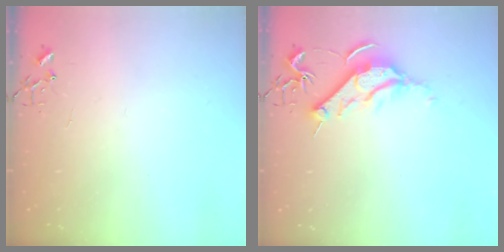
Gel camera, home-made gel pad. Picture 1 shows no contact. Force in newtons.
{"total": 10.4, "press": 10.4, "slide": 0.2}